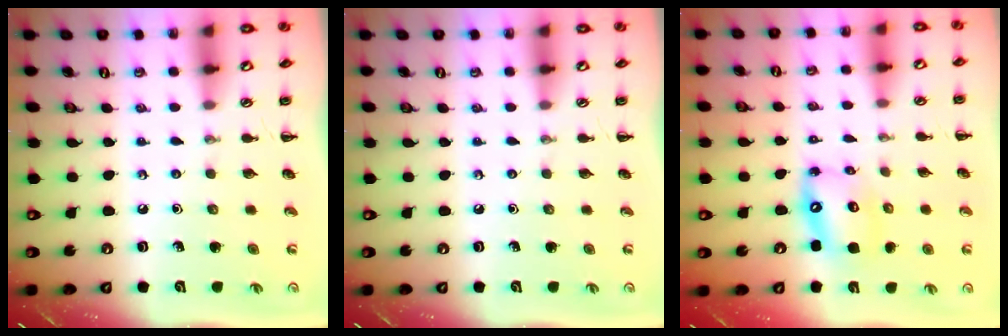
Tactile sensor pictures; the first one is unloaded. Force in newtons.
{"total": 0.0}
{"total": 12.2, "press": 11.6, "slide": 3.5}